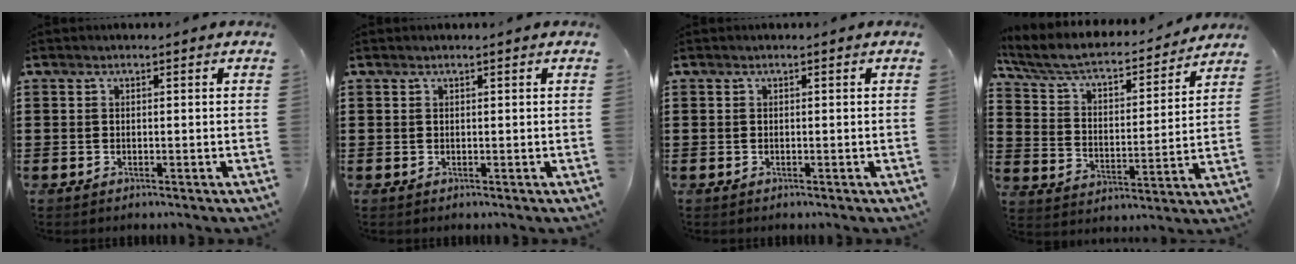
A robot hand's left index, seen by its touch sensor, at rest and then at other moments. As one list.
[{"total": 0.0}, {"total": 0.0}, {"total": 5.5, "force": [4.7, 1.3, 2.6], "torque": [-0.074, -0.035, 0.073]}]